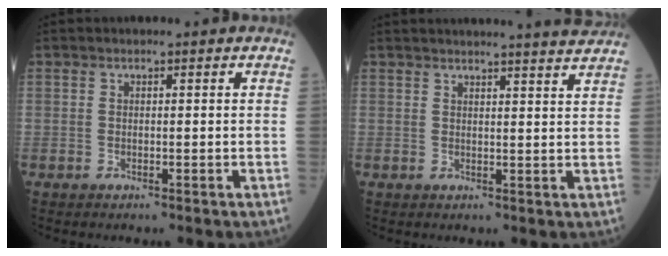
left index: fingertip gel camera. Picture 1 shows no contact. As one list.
[{"total": 7.8, "force": [7.4, -1.1, 2.2], "torque": [-0.030, 0.002, 0.079]}]